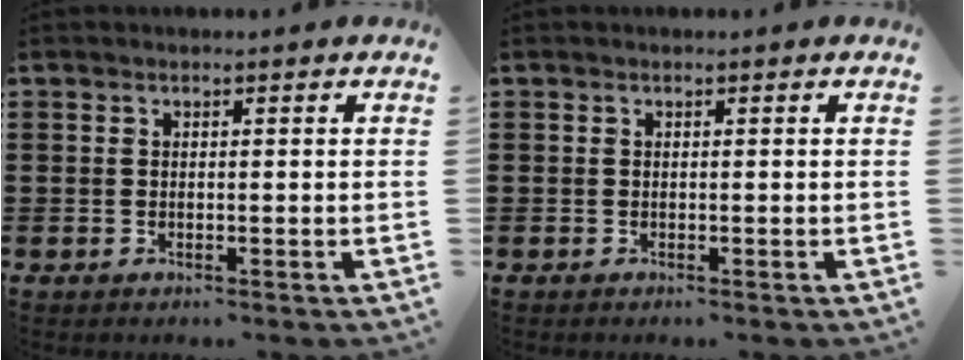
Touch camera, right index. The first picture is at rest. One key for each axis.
{"total": 0.0}